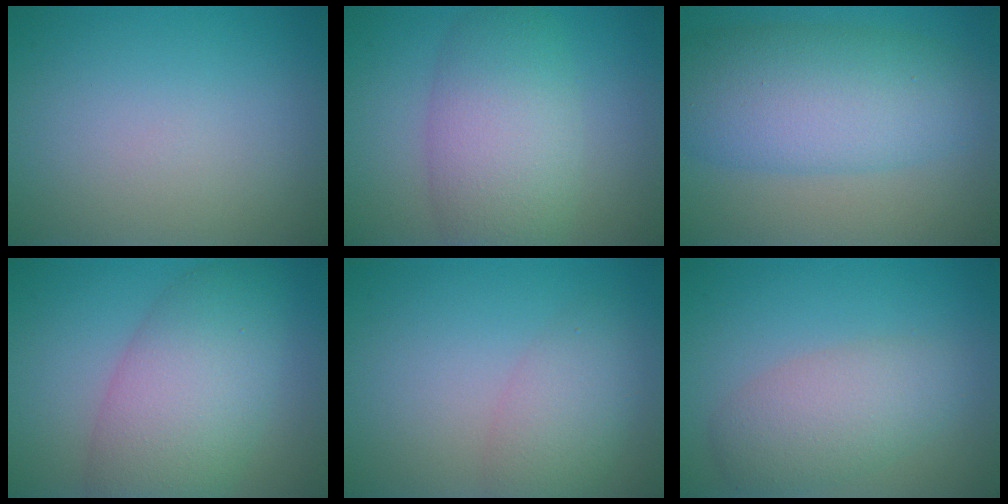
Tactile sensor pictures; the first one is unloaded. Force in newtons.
{"total": 7.1, "press": 7.1, "slide": 0.1}
{"total": 8.6, "press": 8.6, "slide": 0.3}
{"total": 8.2, "press": 8.2, "slide": 0.2}
{"total": 3.3, "press": 3.3, "slide": 0.2}
{"total": 4.2, "press": 4.2, "slide": 0.0}